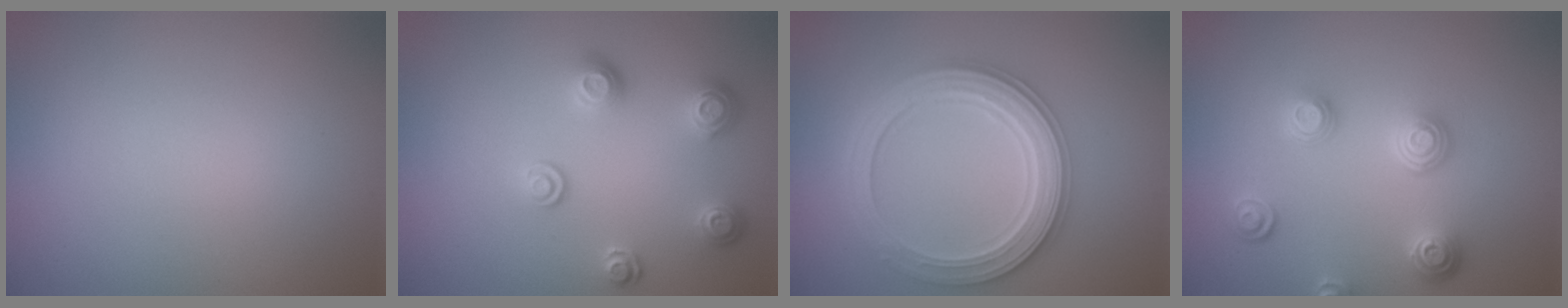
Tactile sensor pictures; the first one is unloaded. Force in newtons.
{"total": 3.0, "press": 2.6, "slide": 1.6}
{"total": 5.3, "press": 5.2, "slide": 0.9}
{"total": 3.9, "press": 3.3, "slide": 2.2}